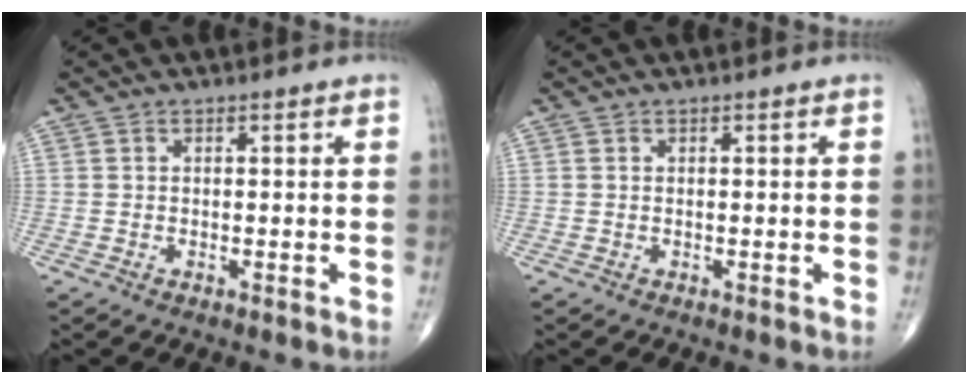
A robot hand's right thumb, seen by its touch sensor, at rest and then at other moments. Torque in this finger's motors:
{"motor_torque": [0.23, 0.38, -0.13, -0.06, 0.00]}